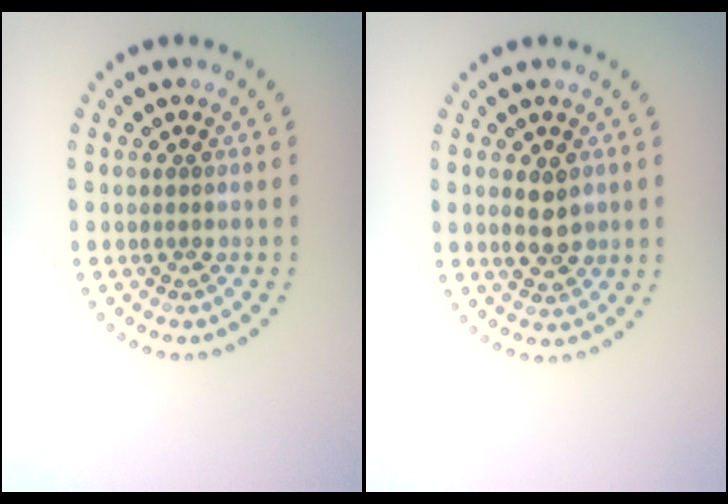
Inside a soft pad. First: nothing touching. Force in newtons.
{"total": 2.6, "press": 2.6, "slide": 0.2}